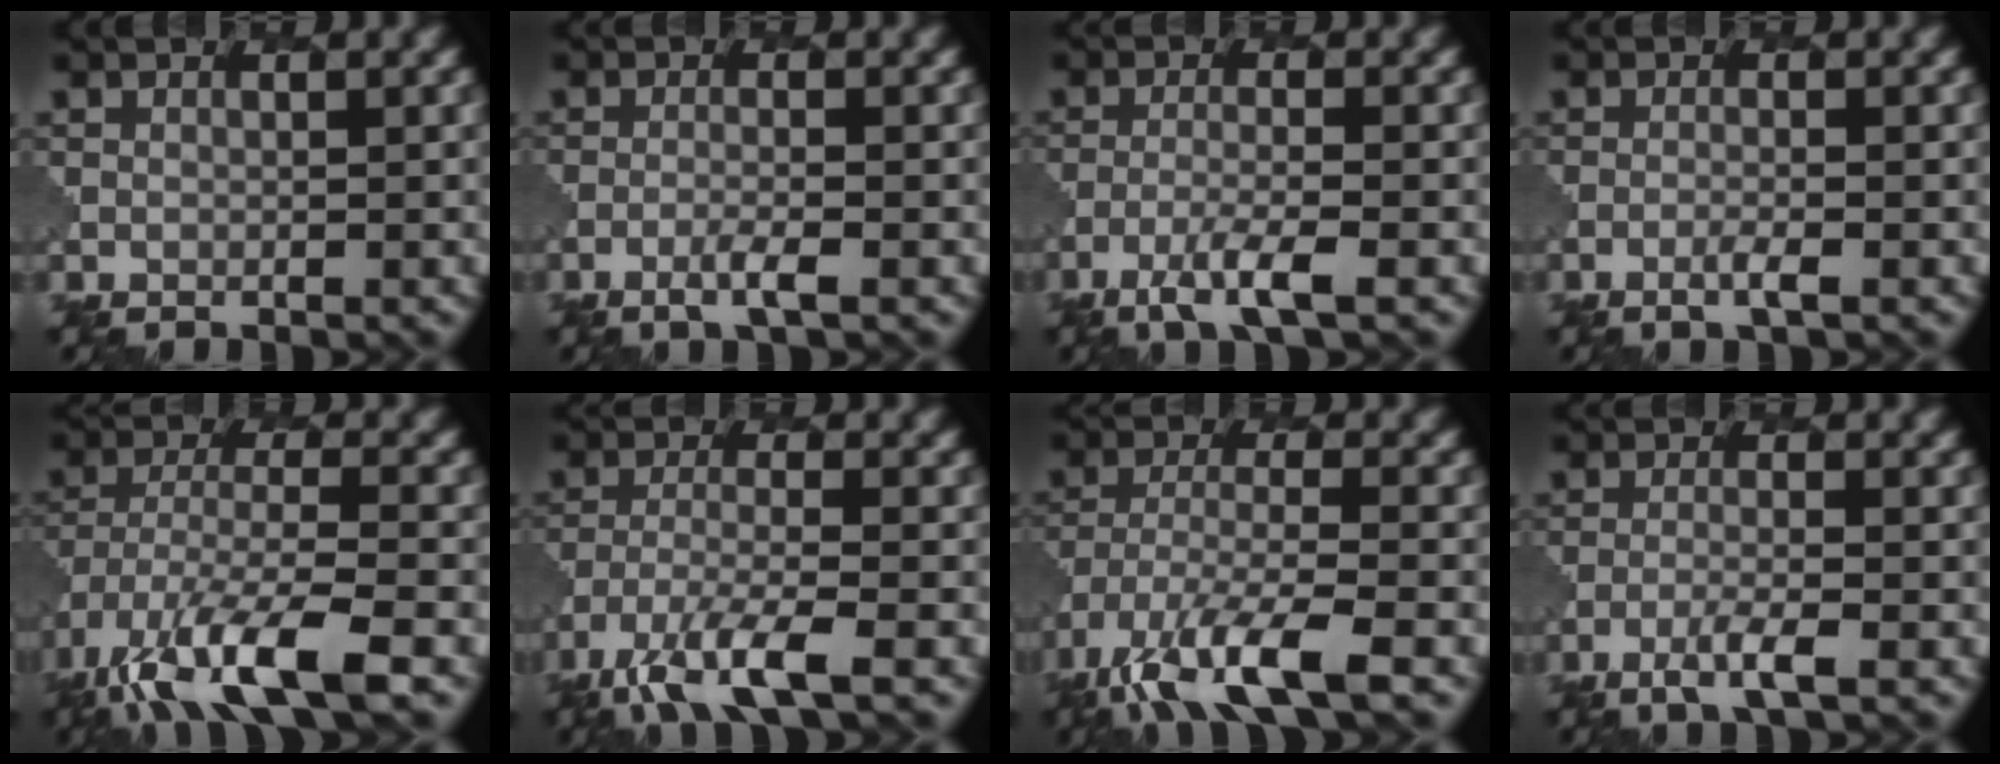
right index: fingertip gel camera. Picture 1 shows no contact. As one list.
[{"total": 1.9, "force": [-0.9, 0.2, 1.6], "torque": [-0.028, 0.002, -0.025]}, {"total": 3.6, "force": [-2.2, 0.5, 2.9], "torque": [-0.059, -0.005, -0.049]}, {"total": 1.4, "force": [-0.6, 0.2, 1.2], "torque": [-0.020, 0.003, -0.016]}, {"total": 9.8, "force": [-5.9, 3.0, 7.2], "torque": [-0.144, -0.016, -0.112]}, {"total": 6.4, "force": [-4.2, 1.5, 4.6], "torque": [-0.090, -0.011, -0.081]}, {"total": 8.4, "force": [-5.3, 2.4, 6.1], "torque": [-0.120, -0.014, -0.100]}, {"total": 2.6, "force": [-1.5, 0.3, 2.2], "torque": [-0.041, -0.001, -0.036]}]